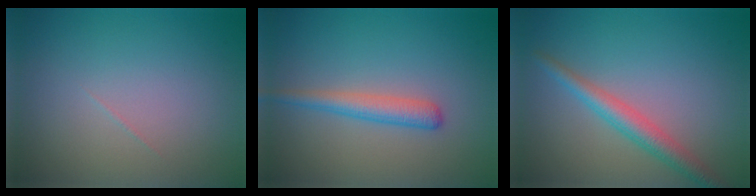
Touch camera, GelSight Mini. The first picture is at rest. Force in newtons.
{"total": 2.5, "press": 2.5, "slide": 0.1}
{"total": 3.2, "press": 3.2, "slide": 0.1}